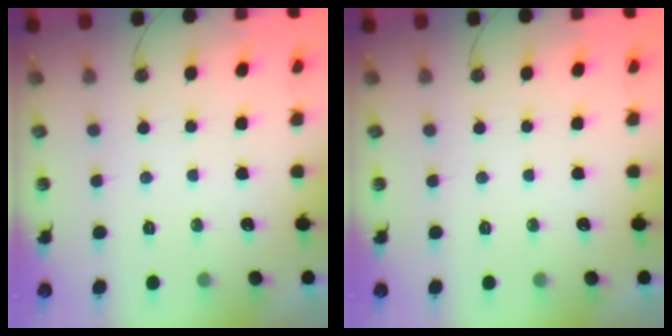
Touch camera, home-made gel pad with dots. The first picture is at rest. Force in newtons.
{"total": 0.0}